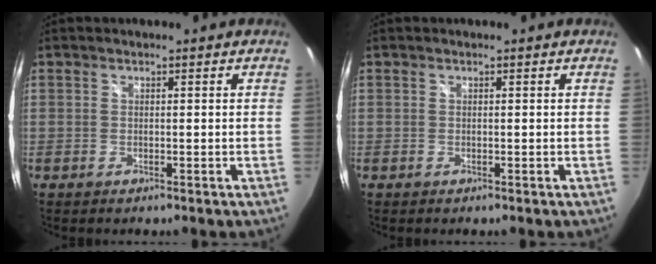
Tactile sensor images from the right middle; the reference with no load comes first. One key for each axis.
{"total": 0.0}